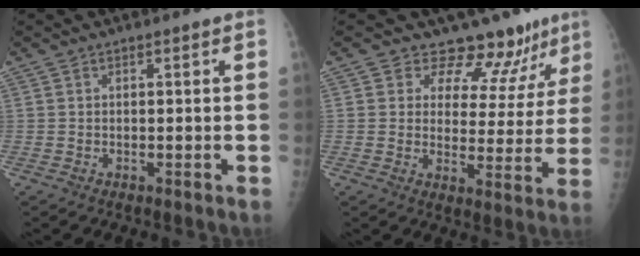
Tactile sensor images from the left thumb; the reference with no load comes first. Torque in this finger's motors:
{"motor_torque": [0.11, 0.16, -0.16, -0.12, -0.05]}